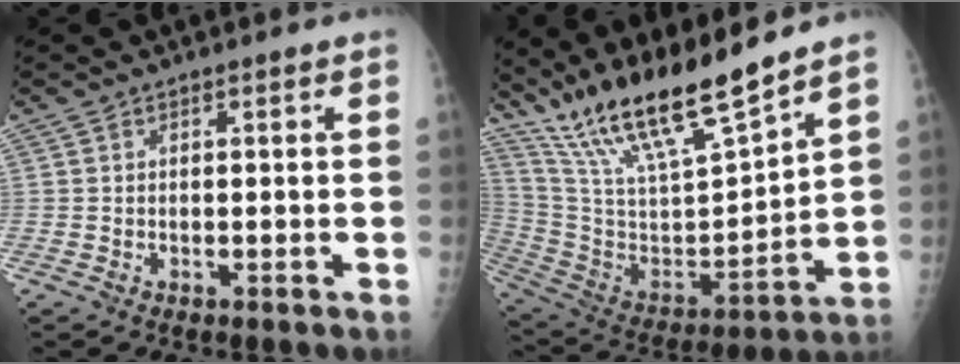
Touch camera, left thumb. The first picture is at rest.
{"total": 20.5, "force": [16.7, 2.5, 11.6], "torque": [-0.190, -0.074, 0.318]}